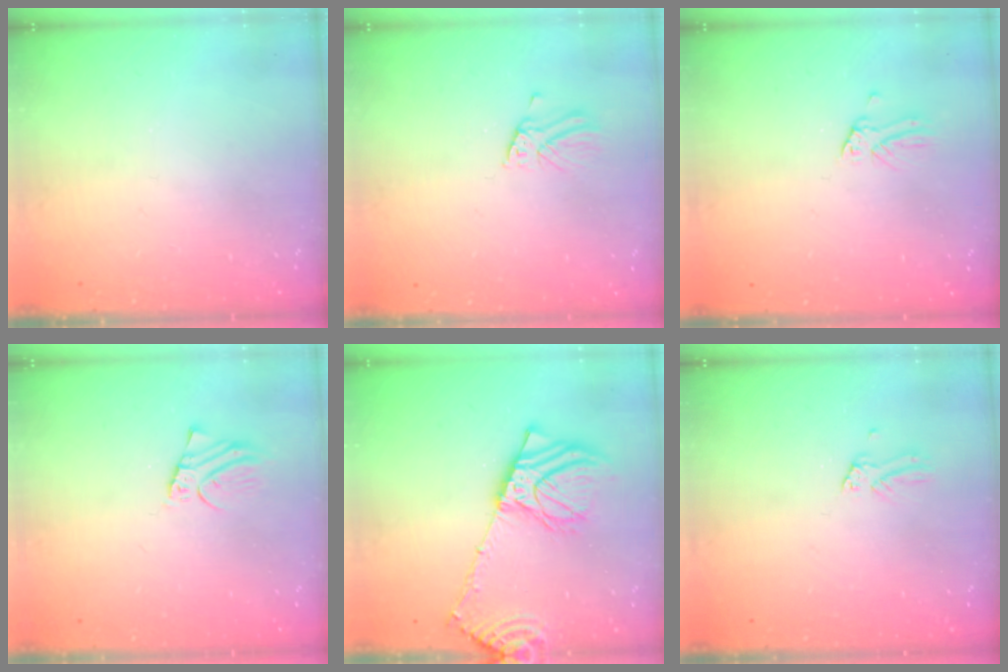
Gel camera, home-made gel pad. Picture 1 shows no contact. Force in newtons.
{"total": 2.1, "press": 2.1, "slide": 0.1}
{"total": 0.0}
{"total": 2.6, "press": 2.6, "slide": 0.1}
{"total": 16.3, "press": 15.9, "slide": 3.7}
{"total": 0.0}